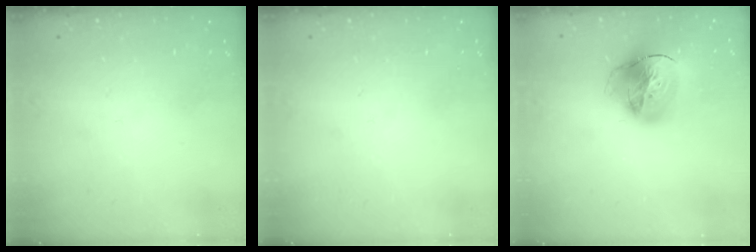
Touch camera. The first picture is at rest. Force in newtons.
{"total": 0.0}
{"total": 19.8, "press": 19.6, "slide": 2.3}